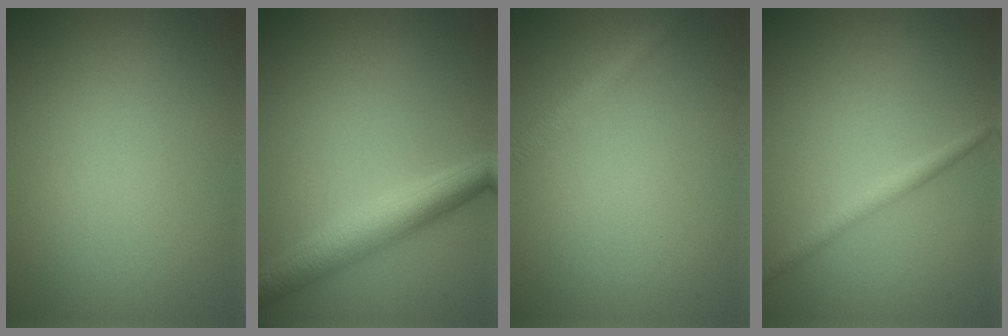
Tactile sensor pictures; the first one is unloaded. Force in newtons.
{"total": 4.3, "press": 4.3, "slide": 0.0}
{"total": 1.9, "press": 1.9, "slide": 0.0}
{"total": 1.5, "press": 1.5, "slide": 0.0}